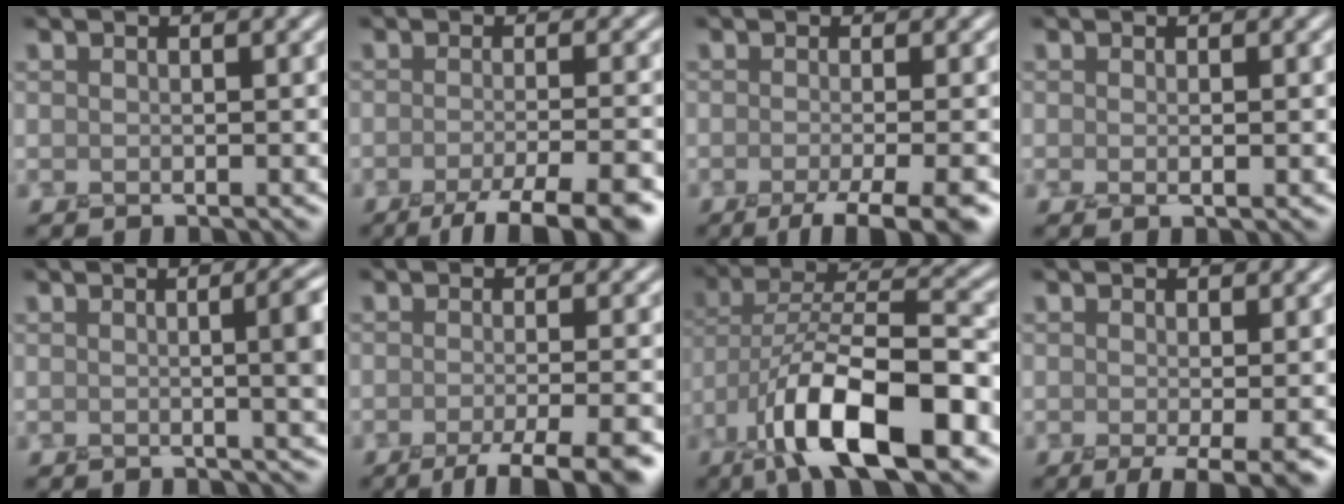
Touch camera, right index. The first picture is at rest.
{"total": 6.3, "force": [-4.2, 1.3, 4.5], "torque": [-0.054, -0.004, -0.066]}
{"total": 5.1, "force": [-2.6, 1.1, 4.2], "torque": [-0.046, -0.004, -0.043]}
{"total": 0.8, "force": [-0.1, 0.1, 0.8], "torque": [-0.013, -0.004, -0.002]}
{"total": 5.2, "force": [0.4, 1.7, 4.9], "torque": [-0.037, 0.012, 0.003]}
{"total": 5.5, "force": [-3.4, 1.1, 4.2], "torque": [-0.044, -0.003, -0.054]}
{"total": 11.7, "force": [-5.7, 4.2, 9.3], "torque": [-0.166, 0.005, -0.105]}
{"total": 2.5, "force": [-0.8, 0.3, 2.3], "torque": [-0.033, -0.011, -0.011]}